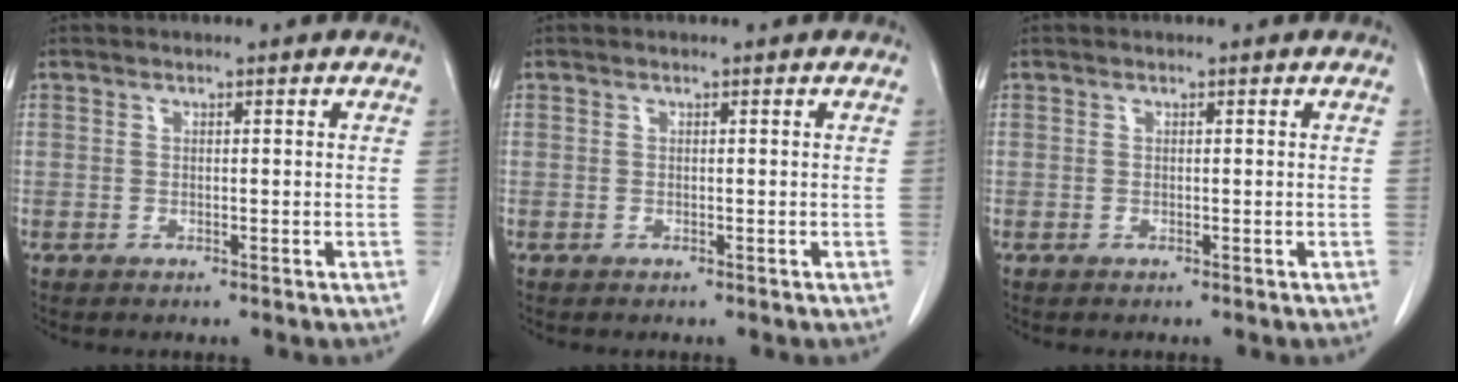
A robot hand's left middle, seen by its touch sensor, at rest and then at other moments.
{"total": 0.0}
{"total": 0.0}